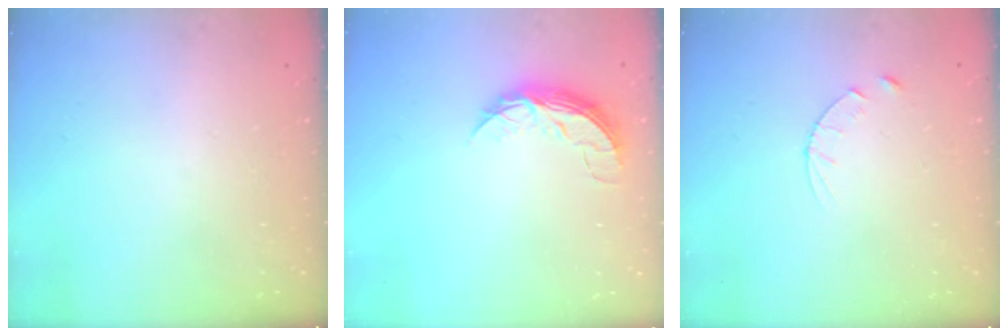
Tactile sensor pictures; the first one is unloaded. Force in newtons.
{"total": 7.0, "press": 7.0, "slide": 0.4}
{"total": 3.5, "press": 3.5, "slide": 0.4}